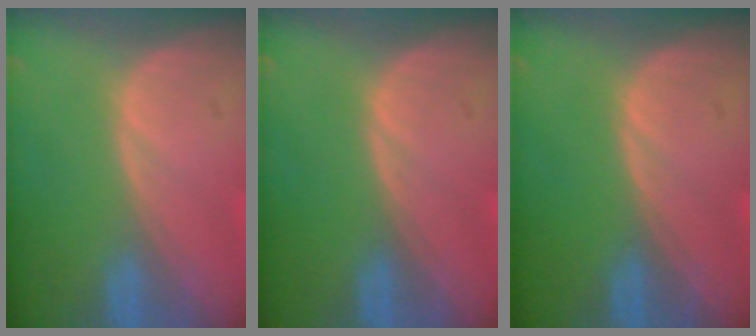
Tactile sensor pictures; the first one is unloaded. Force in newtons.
{"total": 0.0}
{"total": 0.0}